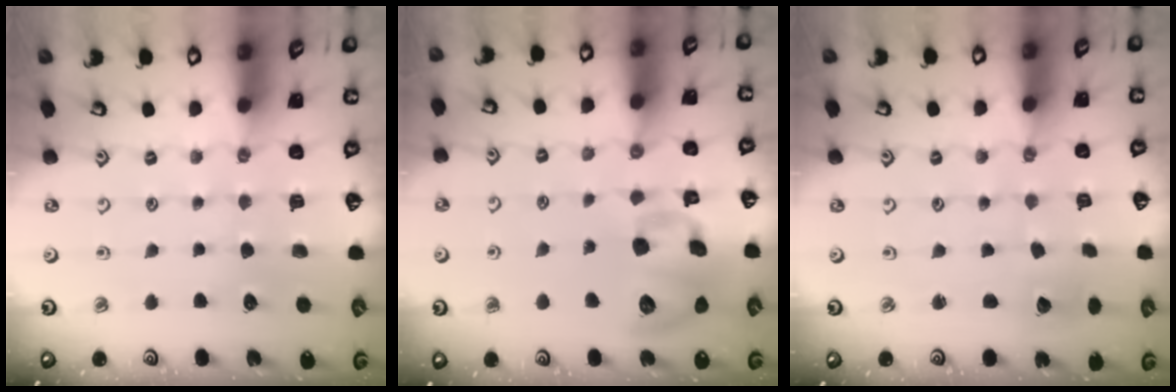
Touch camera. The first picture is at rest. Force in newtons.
{"total": 13.6, "press": 13.4, "slide": 2.1}
{"total": 2.0, "press": 2.0, "slide": 0.1}